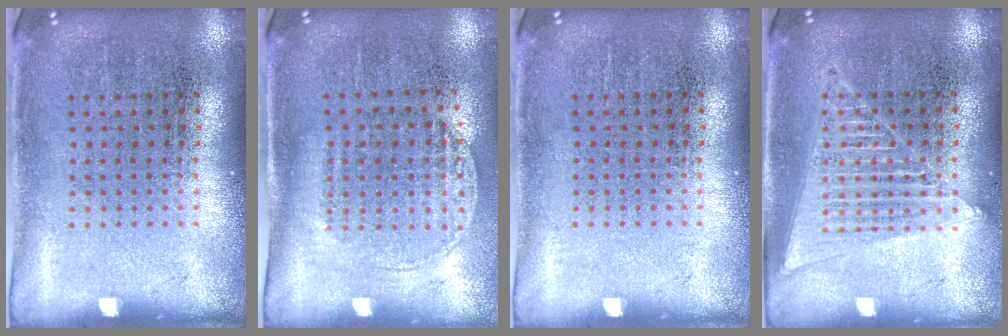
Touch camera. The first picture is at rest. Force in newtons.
{"total": 1.4, "press": 1.2, "slide": 0.7}
{"total": 0.0}
{"total": 1.5, "press": 1.5, "slide": 0.1}